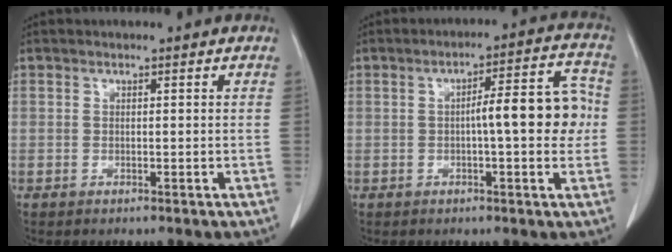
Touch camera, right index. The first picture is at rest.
{"total": 9.4, "force": [-0.2, 2.0, 9.2], "torque": [-0.124, 0.028, -0.003]}